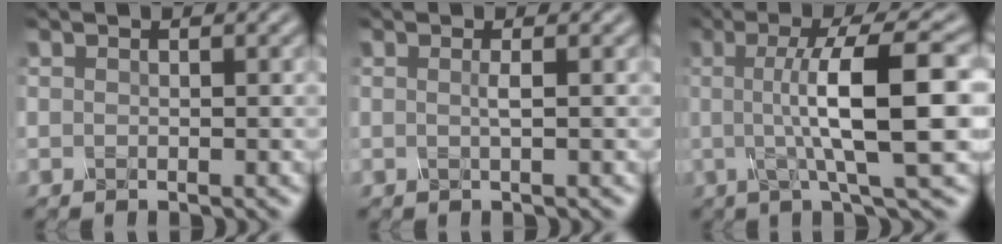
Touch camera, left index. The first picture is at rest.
{"total": 1.0, "force": [0.0, 0.2, 1.0], "torque": [-0.014, 0.000, -0.006]}
{"total": 9.9, "force": [0.3, 2.2, 9.7], "torque": [-0.128, 0.004, 0.004]}